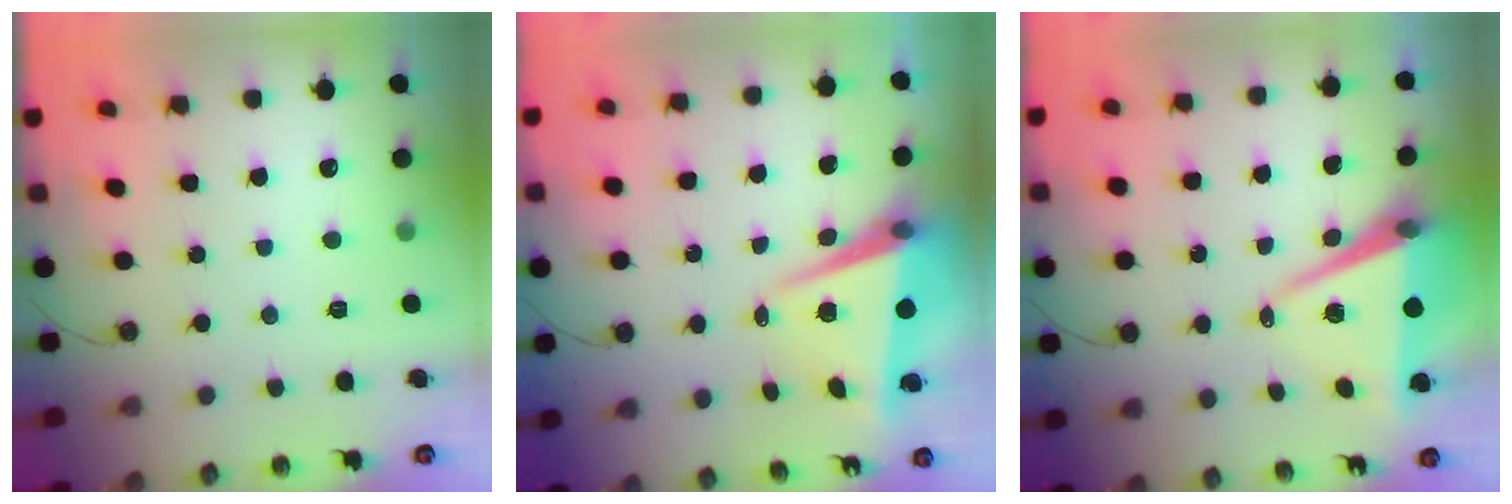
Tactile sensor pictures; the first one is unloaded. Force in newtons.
{"total": 6.7, "press": 6.5, "slide": 1.9}
{"total": 8.5, "press": 7.3, "slide": 4.3}